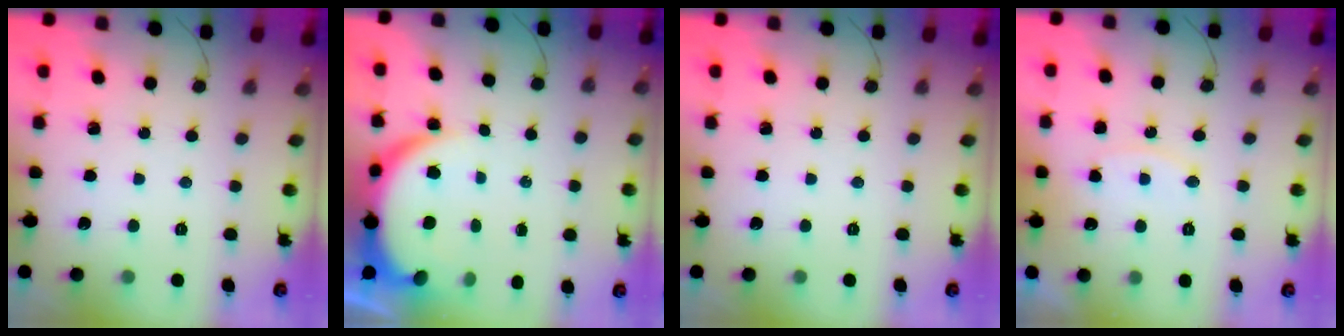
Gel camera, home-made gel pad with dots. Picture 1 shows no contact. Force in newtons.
{"total": 8.1, "press": 8.0, "slide": 0.9}
{"total": 0.0}
{"total": 7.0, "press": 7.0, "slide": 0.2}